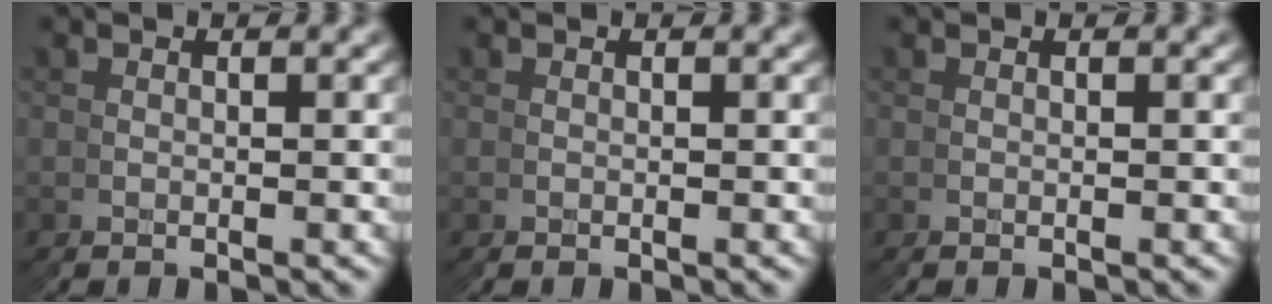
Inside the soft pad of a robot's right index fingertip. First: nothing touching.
{"total": 0.0}
{"total": 0.0}